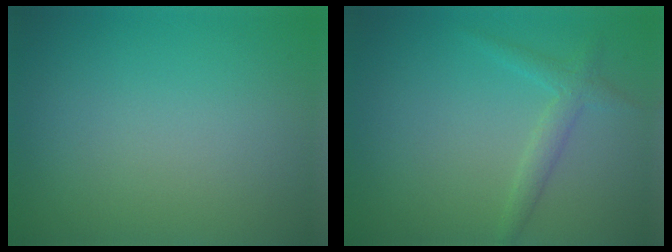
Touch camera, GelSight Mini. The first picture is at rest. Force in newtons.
{"total": 1.9, "press": 1.9, "slide": 0.2}